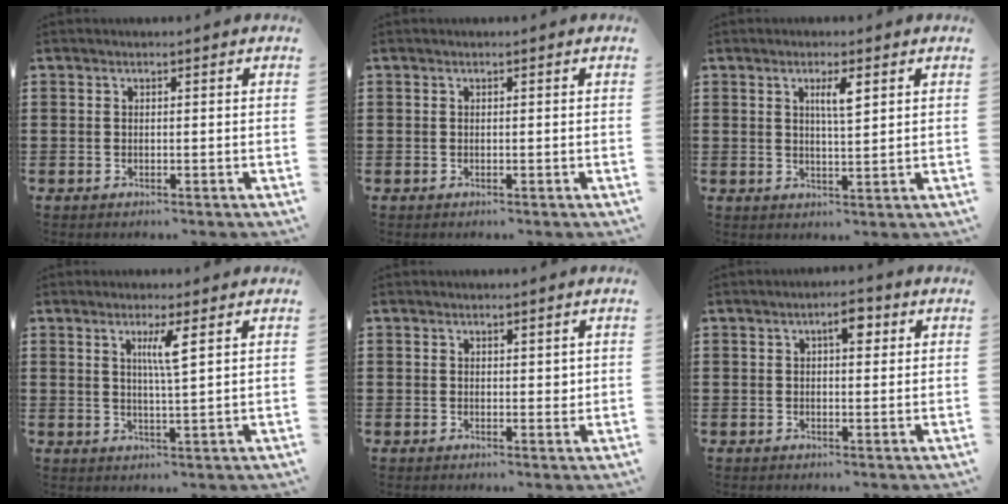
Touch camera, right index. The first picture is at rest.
{"total": 0.0}
{"total": 3.3, "force": [1.4, 0.7, 2.9], "torque": [-0.060, 0.006, 0.021]}
{"total": 3.7, "force": [1.6, -0.1, 3.3], "torque": [-0.071, -0.003, 0.025]}
{"total": 1.6, "force": [0.8, 1.0, 0.9], "torque": [-0.011, 0.000, 0.014]}
{"total": 3.5, "force": [1.4, 1.3, 3.0], "torque": [-0.048, 0.002, 0.019]}